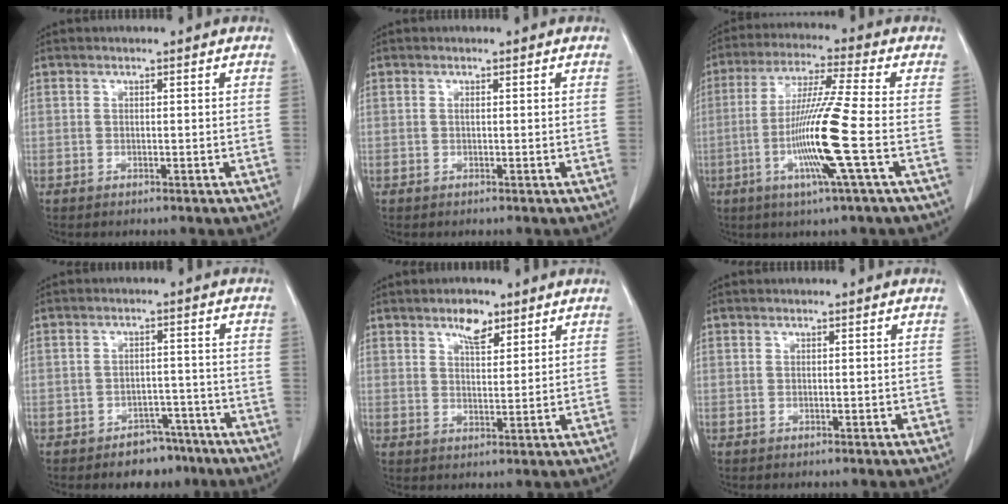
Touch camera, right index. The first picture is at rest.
{"total": 0.0}
{"total": 12.5, "force": [-3.2, -1.6, 11.9], "torque": [-0.236, -0.015, -0.068]}
{"total": 5.4, "force": [-3.9, 3.2, 2.0], "torque": [-0.019, 0.011, -0.050]}
{"total": 4.3, "force": [3.0, 2.4, 2.0], "torque": [-0.026, 0.001, 0.051]}
{"total": 0.7, "force": [-0.3, 0.3, 0.6], "torque": [-0.008, 0.001, -0.002]}